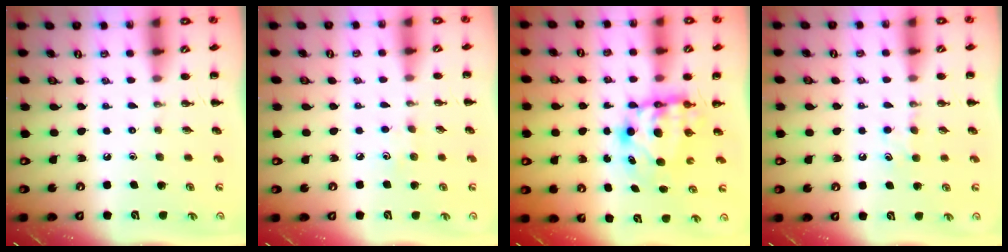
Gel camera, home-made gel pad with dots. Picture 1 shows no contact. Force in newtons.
{"total": 3.8, "press": 3.7, "slide": 1.0}
{"total": 7.1, "press": 6.9, "slide": 1.7}
{"total": 5.0, "press": 4.8, "slide": 1.4}